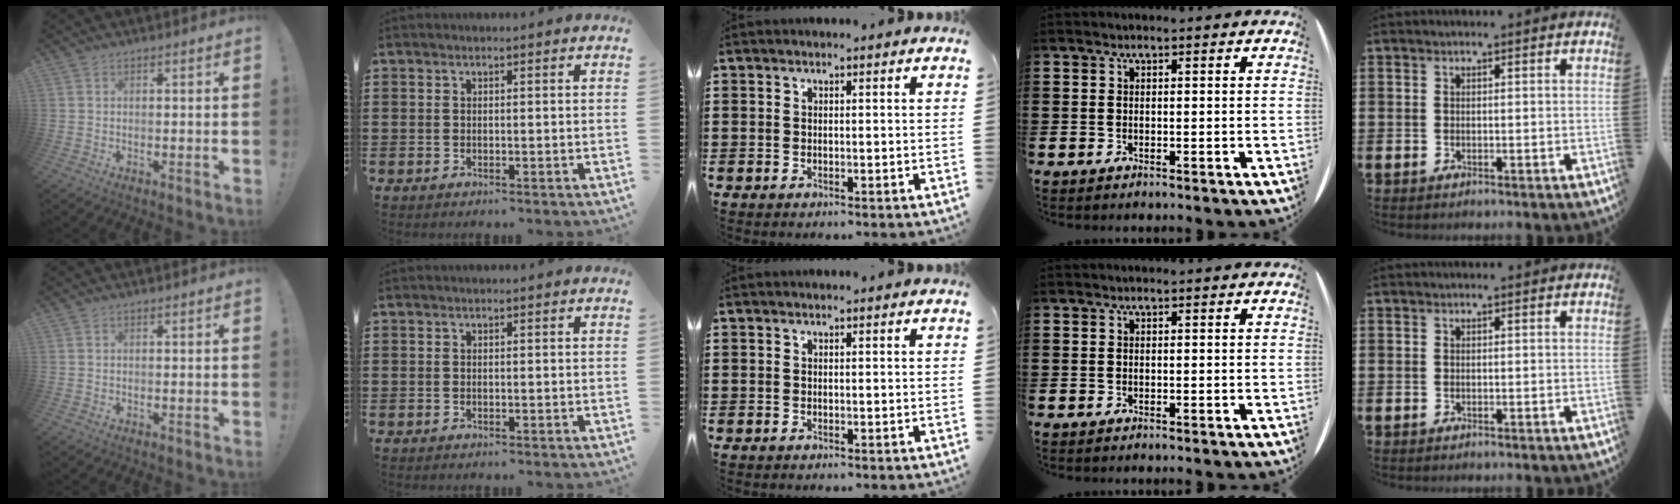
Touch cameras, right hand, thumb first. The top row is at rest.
{}